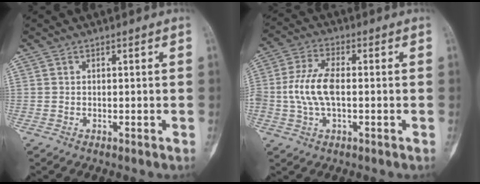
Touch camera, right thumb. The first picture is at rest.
{"total": 9.0, "force": [-0.5, 4.5, 7.8], "torque": [-0.174, 0.016, -0.013]}